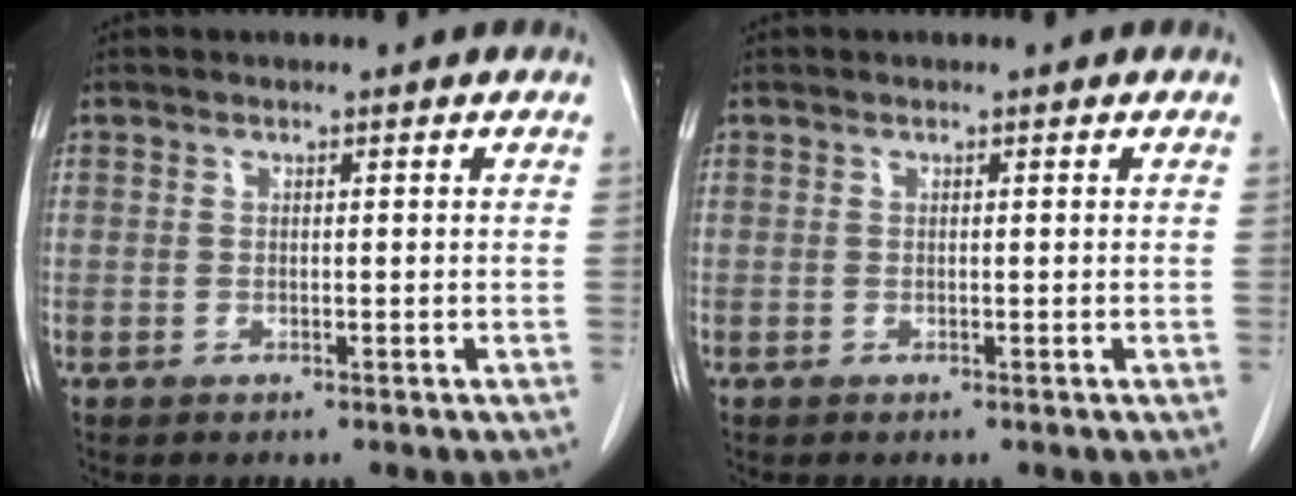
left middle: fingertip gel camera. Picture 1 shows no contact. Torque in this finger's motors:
{"motor_torque": [-0.13, 0.13, 0.00, -0.01]}